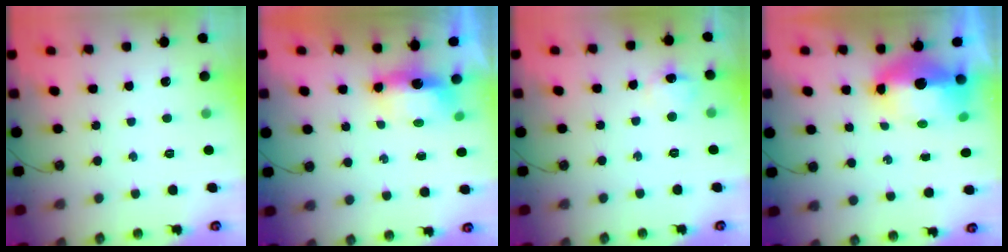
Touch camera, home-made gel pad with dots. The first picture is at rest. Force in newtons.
{"total": 6.6, "press": 6.6, "slide": 0.7}
{"total": 7.8, "press": 7.8, "slide": 0.7}
{"total": 11.5, "press": 11.4, "slide": 1.2}